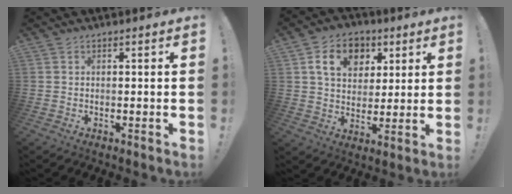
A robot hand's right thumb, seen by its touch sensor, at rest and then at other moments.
{"total": 12.5, "force": [5.1, 9.5, 6.4], "torque": [-0.095, -0.010, 0.099]}